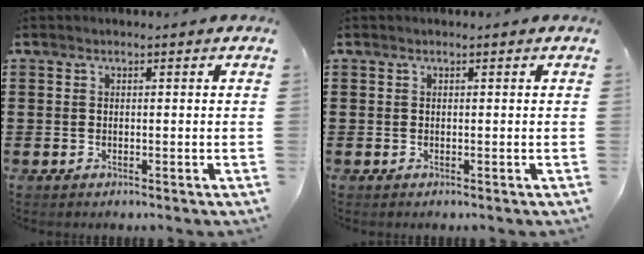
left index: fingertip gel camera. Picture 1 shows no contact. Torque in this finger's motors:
{"motor_torque": [-0.07, -0.02, 0.00, 0.00]}